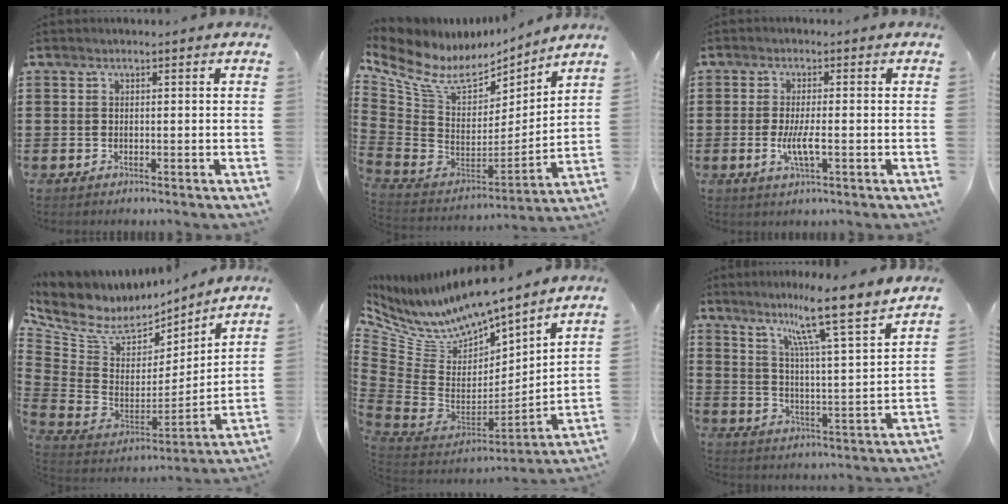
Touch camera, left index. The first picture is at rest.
{"total": 9.1, "force": [6.2, 4.8, 4.5], "torque": [-0.132, -0.045, 0.111]}
{"total": 4.3, "force": [-1.0, 0.8, 4.1], "torque": [-0.084, -0.006, -0.021]}
{"total": 6.3, "force": [4.6, 3.9, 1.9], "torque": [-0.072, -0.040, 0.085]}
{"total": 8.4, "force": [7.8, 2.4, 1.7], "torque": [-0.081, -0.074, 0.138]}
{"total": 9.8, "force": [7.9, -1.0, 5.6], "torque": [-0.119, -0.051, 0.124]}